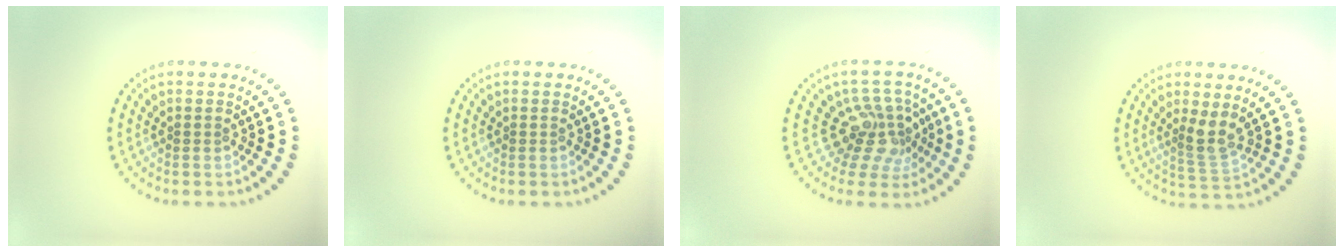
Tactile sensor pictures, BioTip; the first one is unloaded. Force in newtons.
{"total": 0.0}
{"total": 4.0, "press": 3.1, "slide": 2.5}
{"total": 2.5, "press": 1.8, "slide": 1.7}